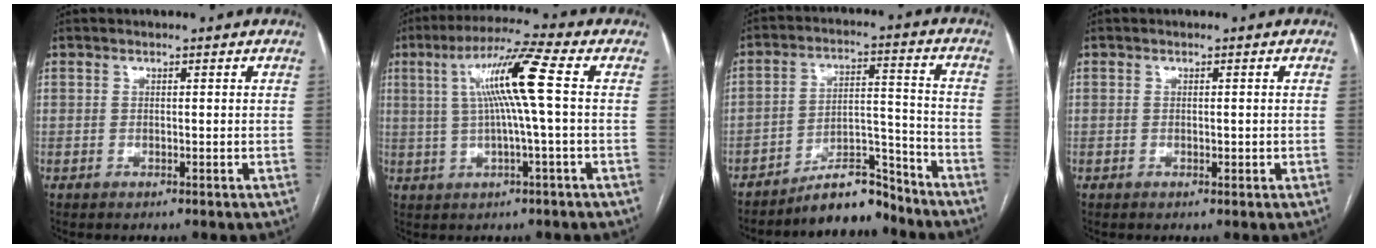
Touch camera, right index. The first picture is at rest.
{"total": 10.1, "force": [1.4, -0.9, 9.9], "torque": [-0.181, 0.017, 0.026]}
{"total": 8.8, "force": [-8.1, 2.2, 2.9], "torque": [-0.039, 0.038, -0.134]}
{"total": 0.9, "force": [-0.1, 0.6, 0.6], "torque": [-0.006, 0.000, 0.000]}